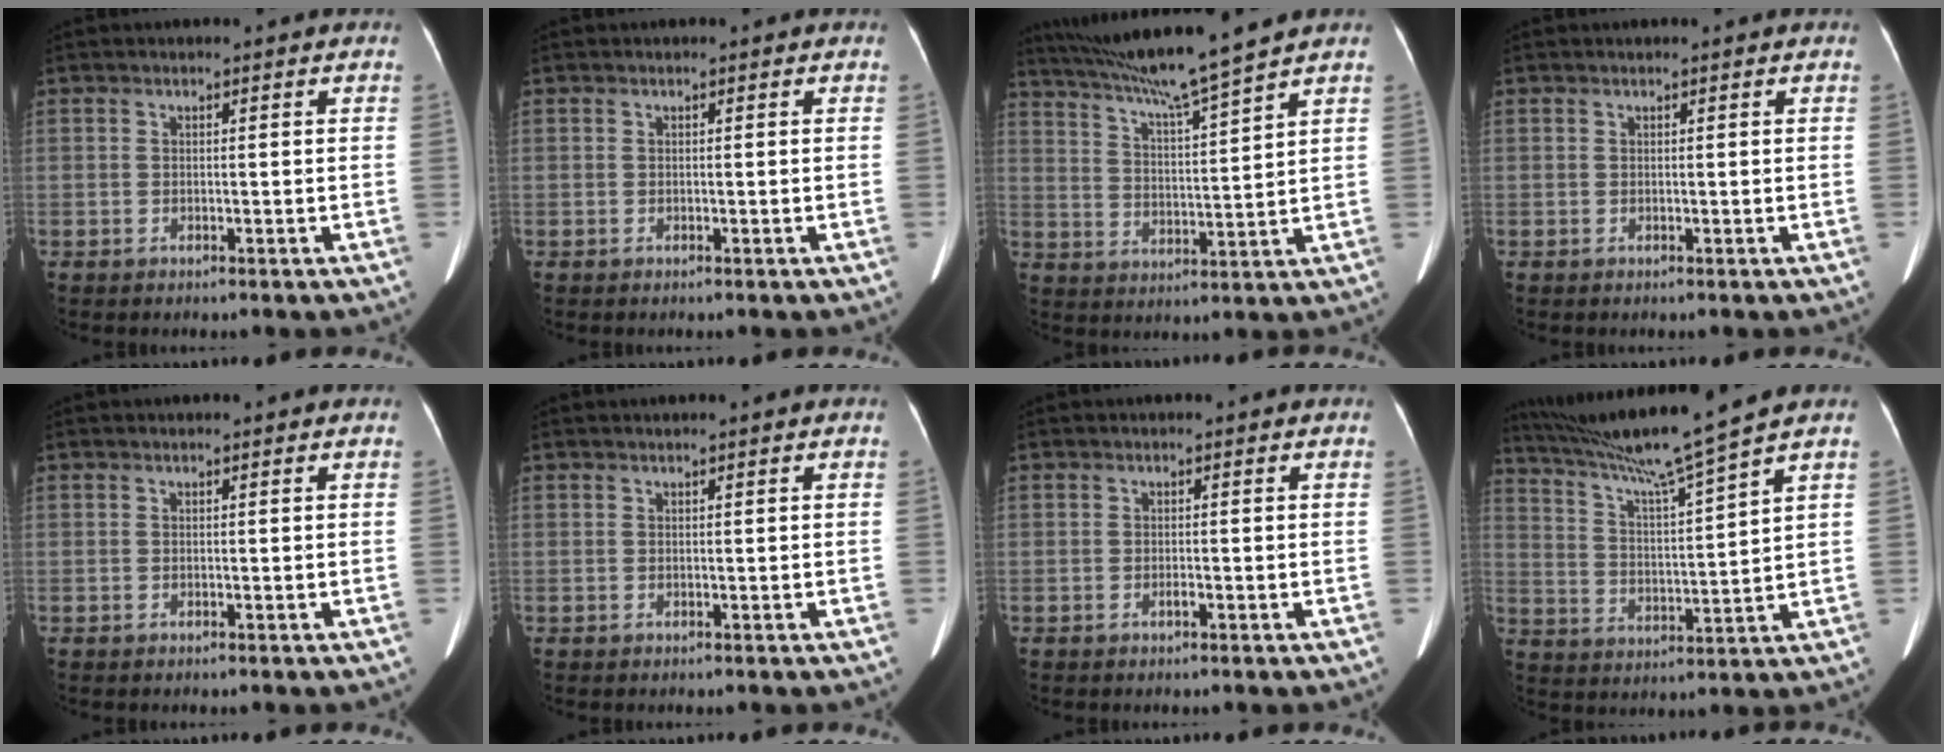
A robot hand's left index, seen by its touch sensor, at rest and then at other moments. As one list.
[{"total": 0.0}, {"total": 12.8, "force": [11.0, -2.0, 6.2], "torque": [-0.108, 0.000, 0.184]}, {"total": 0.5, "force": [0.5, 0.0, 0.2], "torque": [-0.001, 0.010, 0.006]}, {"total": 0.0}, {"total": 0.0}, {"total": 0.6, "force": [-0.5, 0.1, 0.3], "torque": [-0.009, -0.003, -0.007]}, {"total": 13.3, "force": [11.0, -2.9, 6.8], "torque": [-0.120, -0.009, 0.193]}]